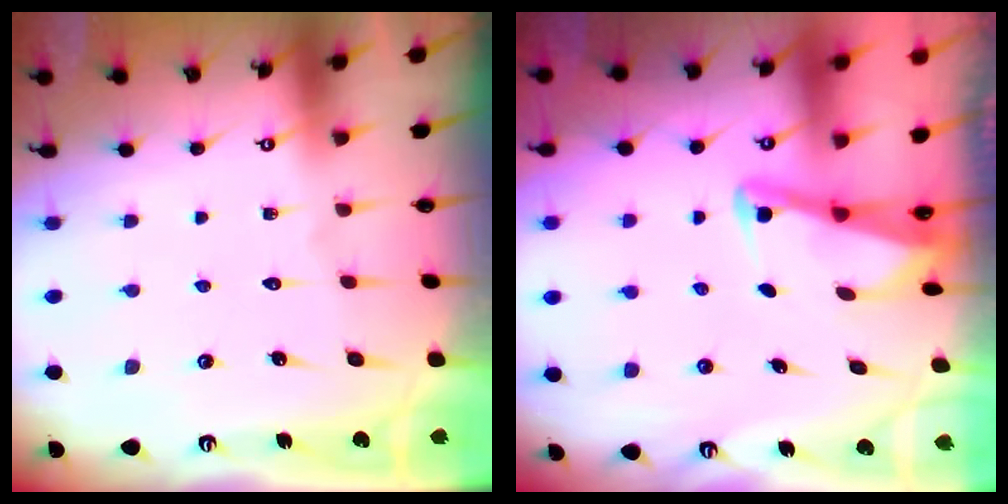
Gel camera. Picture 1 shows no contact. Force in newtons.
{"total": 2.9, "press": 2.9, "slide": 0.4}